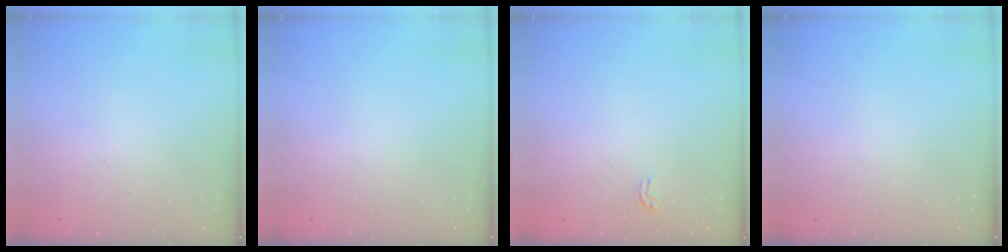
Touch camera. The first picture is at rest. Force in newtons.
{"total": 0.0}
{"total": 1.9, "press": 1.9, "slide": 0.1}
{"total": 0.0}